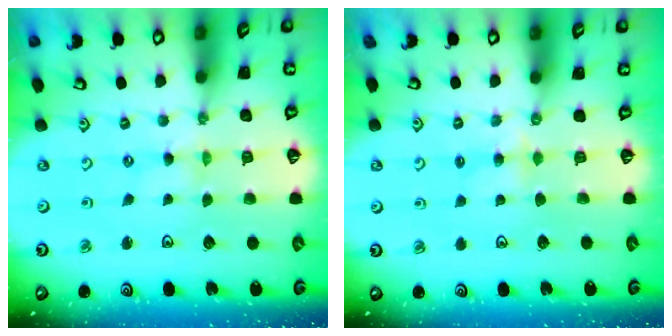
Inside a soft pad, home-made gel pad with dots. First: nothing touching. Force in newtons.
{"total": 3.5, "press": 3.5, "slide": 0.4}